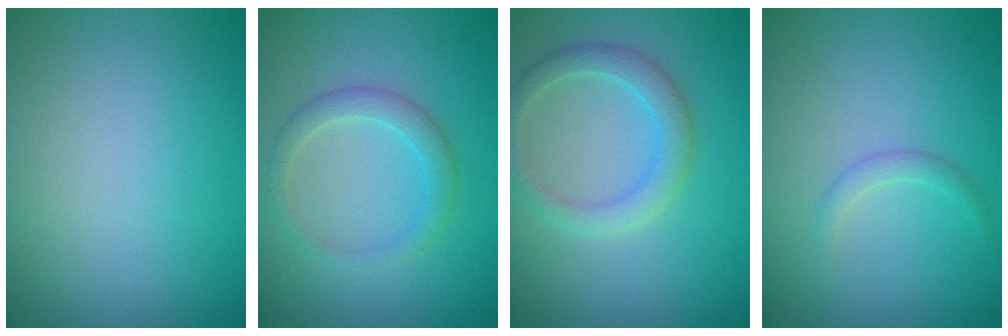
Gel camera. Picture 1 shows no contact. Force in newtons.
{"total": 2.2, "press": 2.2, "slide": 0.1}
{"total": 2.8, "press": 2.8, "slide": 0.3}
{"total": 1.0, "press": 1.0, "slide": 0.1}